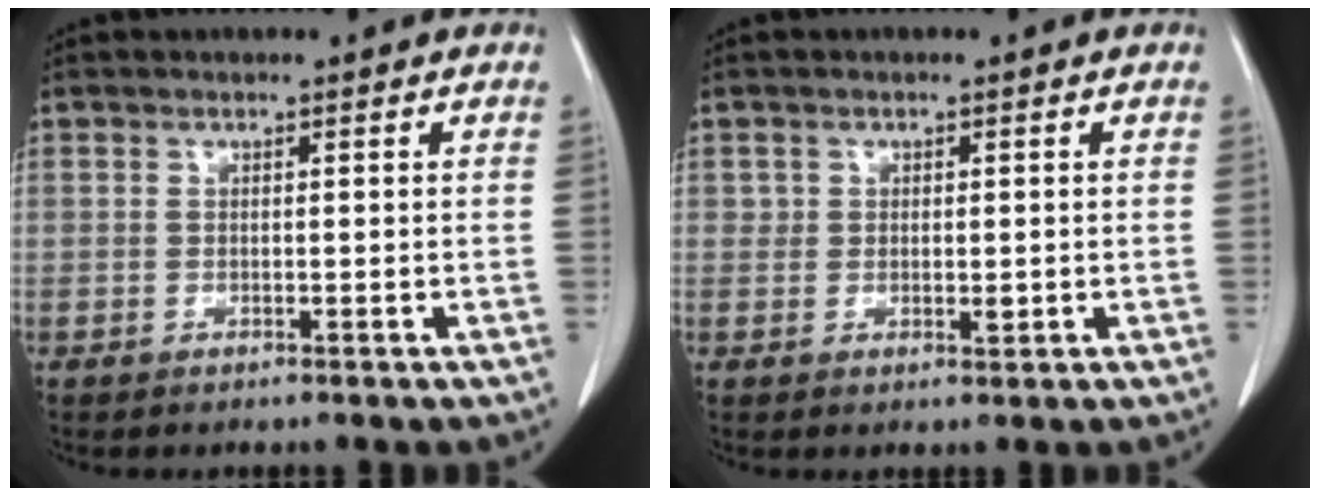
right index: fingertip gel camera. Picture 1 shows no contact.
{"total": 1.8, "force": [0.2, 1.4, 1.2], "torque": [-0.014, -0.003, 0.004]}